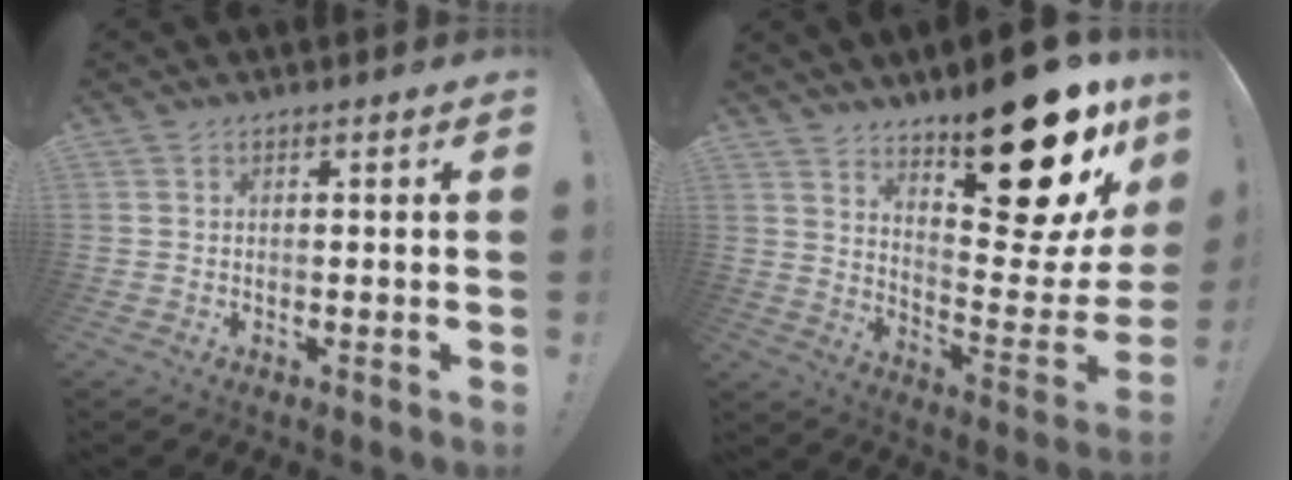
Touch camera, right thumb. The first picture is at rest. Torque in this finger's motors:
{"motor_torque": [-0.79, 2.81, 1.22, 1.40, 0.09]}